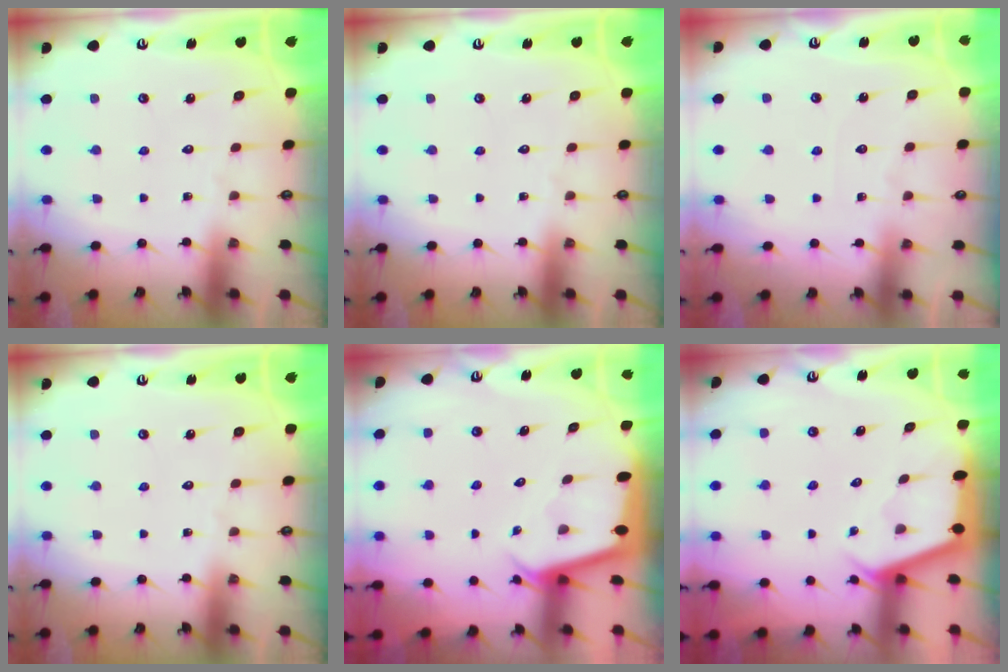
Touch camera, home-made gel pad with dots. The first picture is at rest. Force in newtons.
{"total": 0.0}
{"total": 4.7, "press": 4.7, "slide": 0.6}
{"total": 0.0}
{"total": 2.3, "press": 2.3, "slide": 0.1}
{"total": 2.7, "press": 2.7, "slide": 0.2}